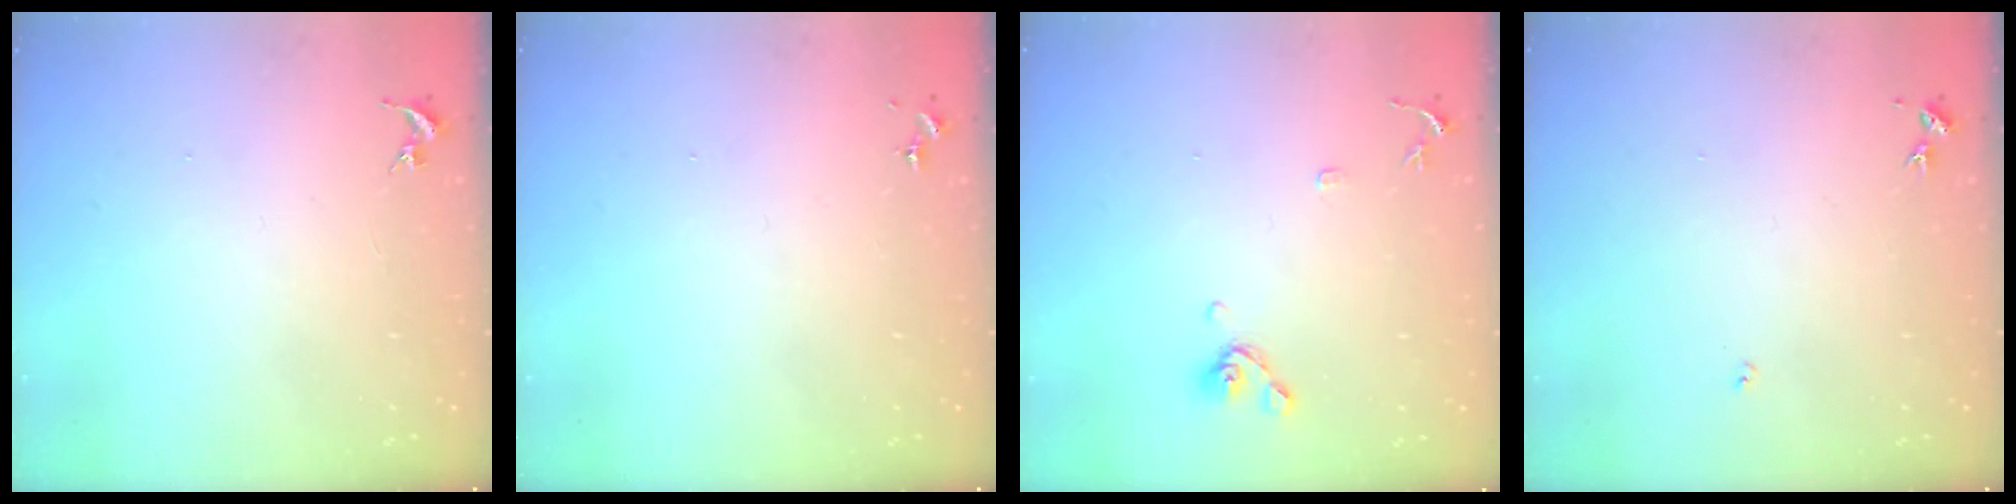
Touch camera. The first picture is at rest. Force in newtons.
{"total": 0.0}
{"total": 8.3, "press": 8.0, "slide": 2.1}
{"total": 3.0, "press": 3.0, "slide": 0.4}